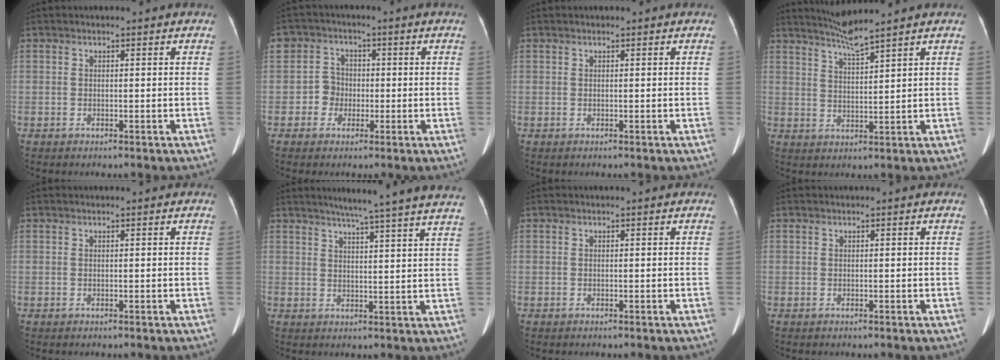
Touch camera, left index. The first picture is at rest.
{"total": 3.9, "force": [-0.8, 3.8, 0.6], "torque": [-0.014, 0.012, -0.013]}
{"total": 0.0}
{"total": 4.8, "force": [4.3, -1.4, 1.6], "torque": [-0.038, -0.007, 0.084]}
{"total": 0.0}
{"total": 17.0, "force": [14.7, -1.4, 8.4], "torque": [-0.122, -0.018, 0.174]}
{"total": 0.0}
{"total": 0.0}